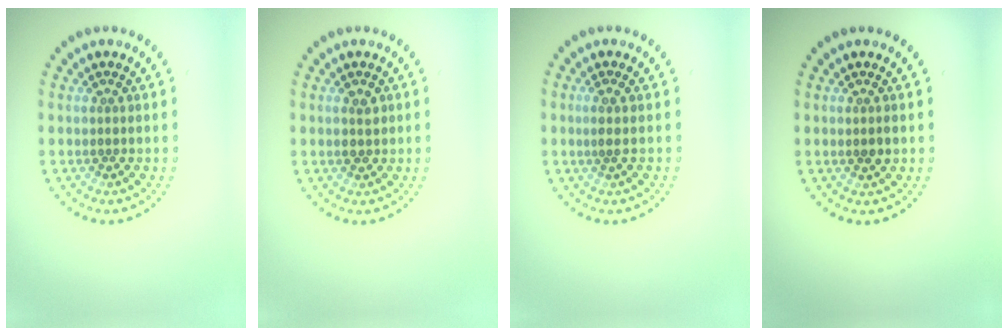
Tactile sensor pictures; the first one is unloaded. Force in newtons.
{"total": 1.4, "press": 1.4, "slide": 0.2}
{"total": 0.6, "press": 0.4, "slide": 0.5}
{"total": 1.2, "press": 1.1, "slide": 0.4}